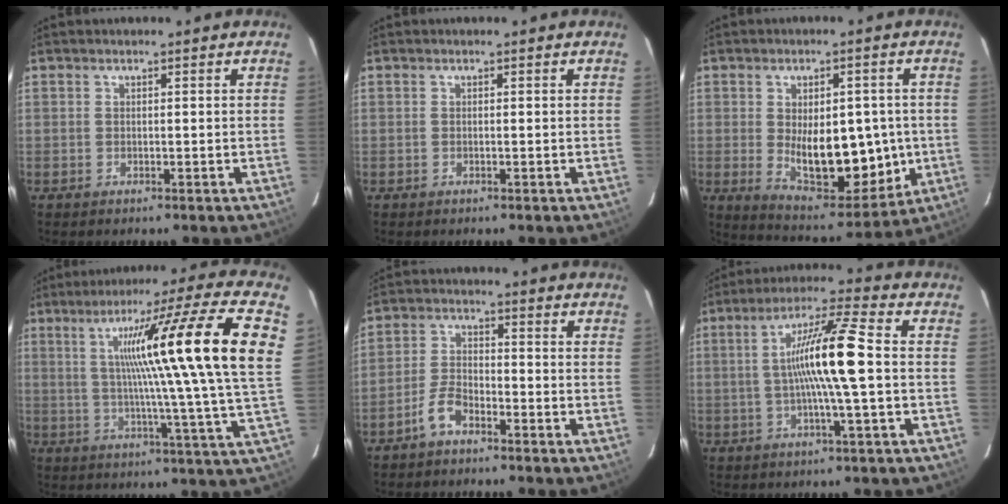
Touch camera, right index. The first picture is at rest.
{"total": 0.0}
{"total": 14.2, "force": [-1.3, 6.8, 12.4], "torque": [-0.184, -0.007, 0.001]}
{"total": 22.2, "force": [5.6, -2.4, 21.3], "torque": [-0.291, 0.014, 0.071]}
{"total": 4.6, "force": [-3.2, 1.9, 2.6], "torque": [-0.060, 0.008, -0.063]}
{"total": 11.9, "force": [-0.1, -0.5, 11.9], "torque": [-0.215, 0.009, -0.008]}